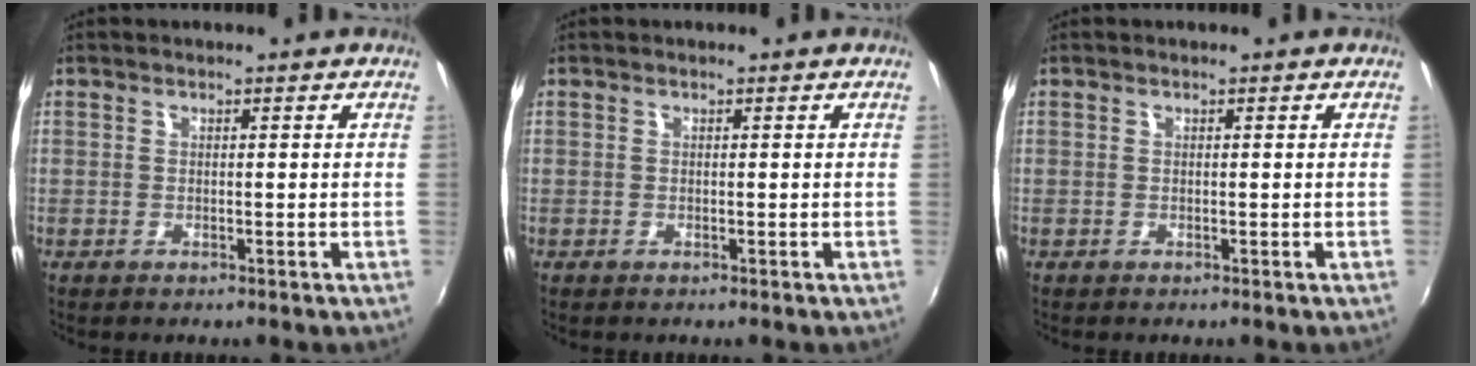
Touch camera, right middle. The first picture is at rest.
{"total": 0.0}
{"total": 0.0}